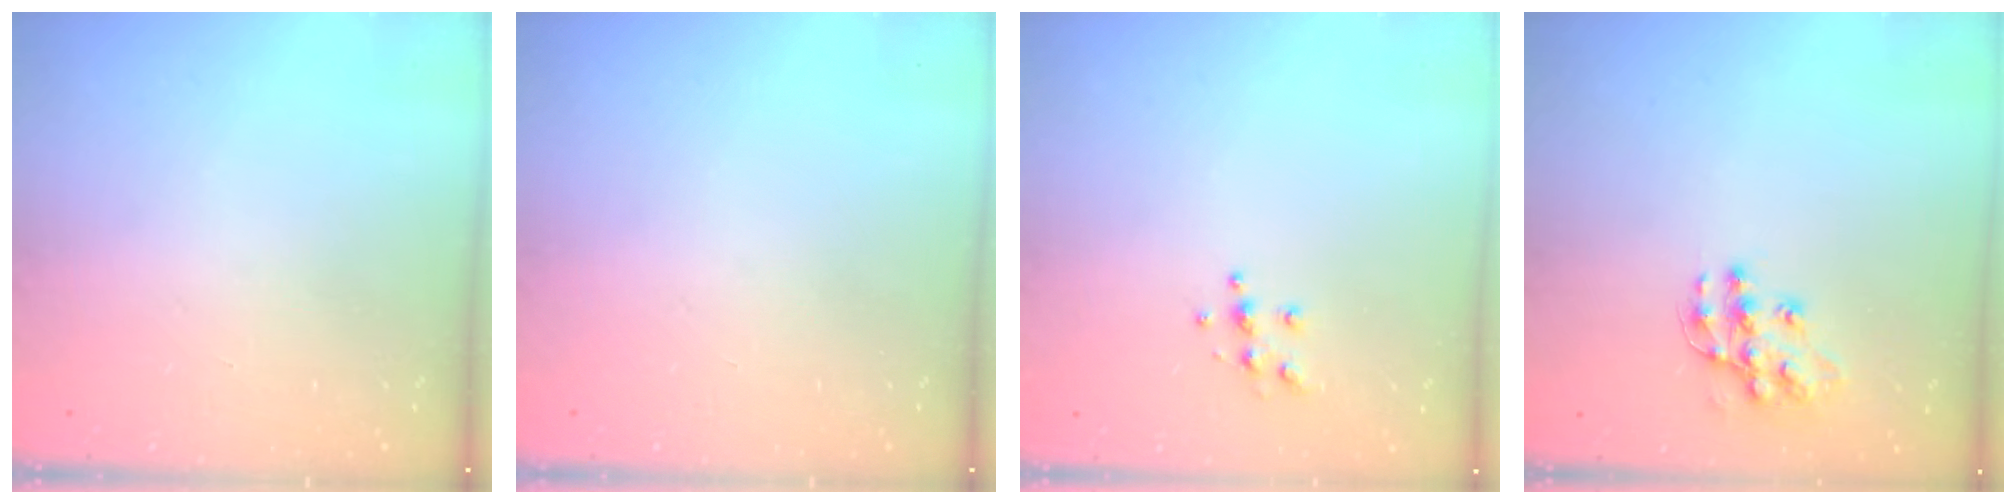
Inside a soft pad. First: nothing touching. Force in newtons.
{"total": 0.0}
{"total": 5.5, "press": 5.5, "slide": 0.5}
{"total": 12.2, "press": 12.2, "slide": 0.9}